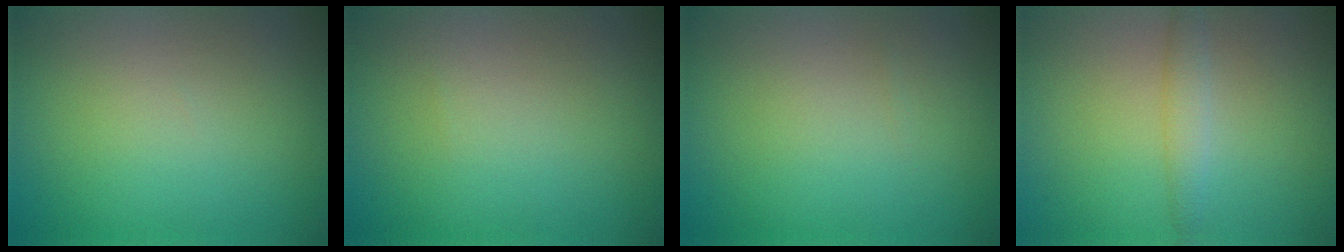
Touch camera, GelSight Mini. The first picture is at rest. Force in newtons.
{"total": 0.0}
{"total": 0.0}
{"total": 1.9, "press": 1.9, "slide": 0.0}